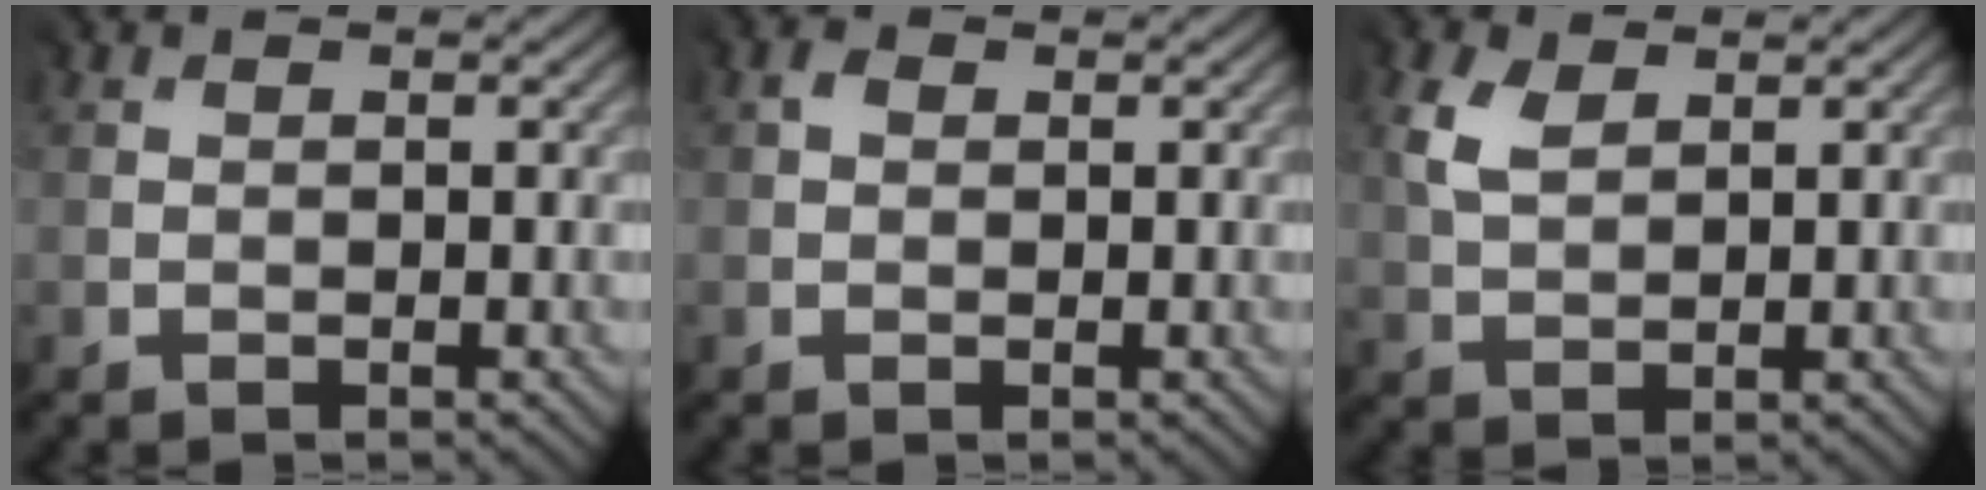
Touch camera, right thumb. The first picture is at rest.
{"total": 1.0, "force": [0.5, 0.9, 0.1], "torque": [-0.001, -0.001, 0.005]}
{"total": 3.1, "force": [2.0, 1.8, 1.4], "torque": [-0.052, 0.005, 0.037]}